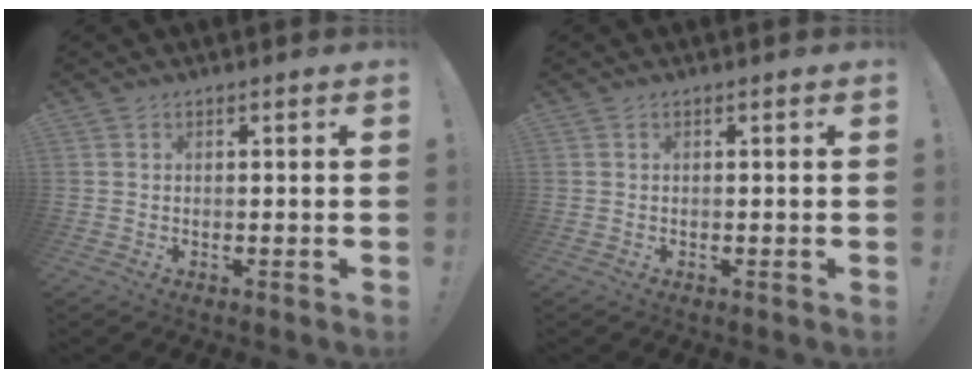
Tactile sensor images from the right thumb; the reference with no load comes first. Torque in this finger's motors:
{"motor_torque": [0.00, 0.00, -0.05, 0.05, 0.02]}